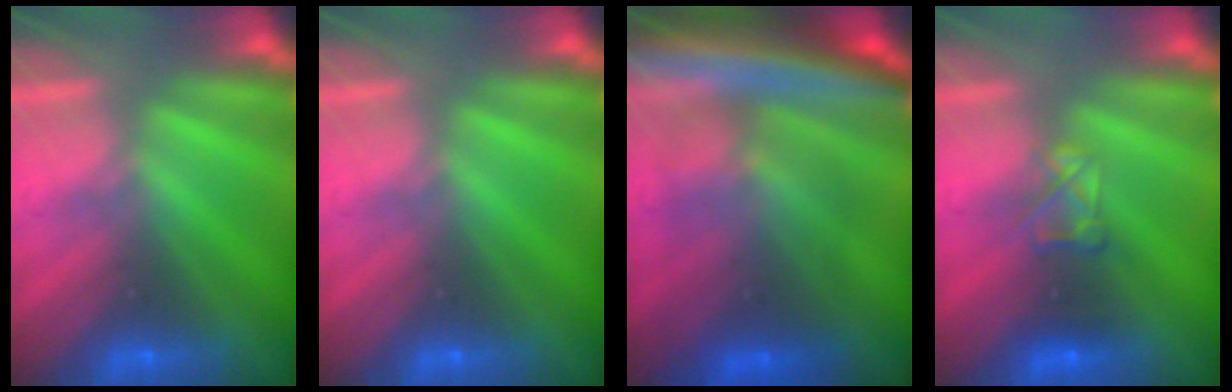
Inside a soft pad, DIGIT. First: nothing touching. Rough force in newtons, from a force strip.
{"total": 0.0}
{"total": 7.6}
{"total": 2.9}